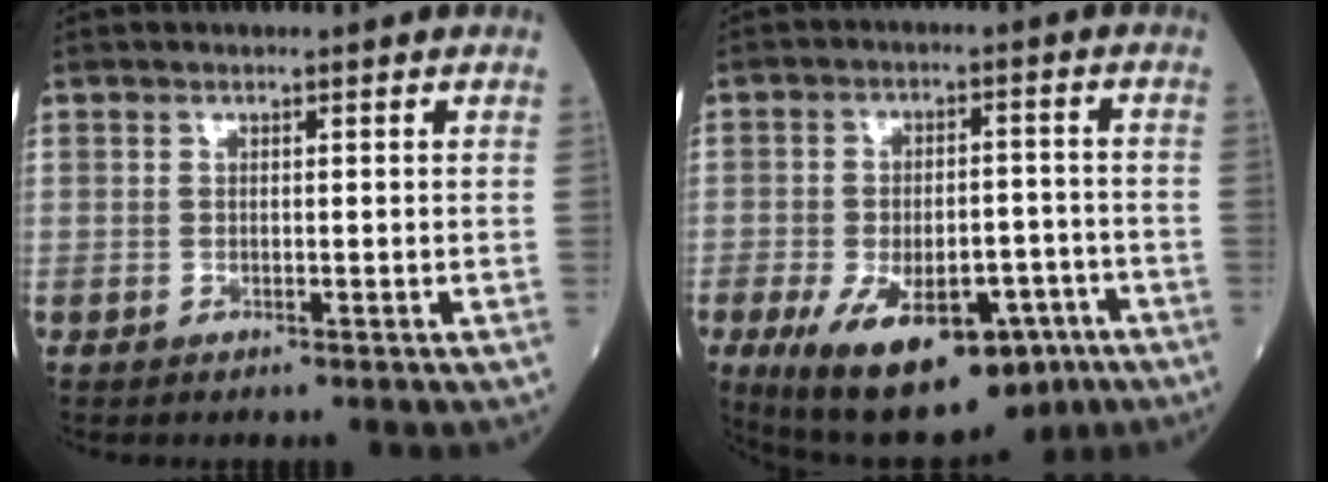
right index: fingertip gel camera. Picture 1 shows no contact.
{"total": 17.6, "force": [-9.6, 7.9, 12.4], "torque": [-0.193, -0.002, -0.136]}